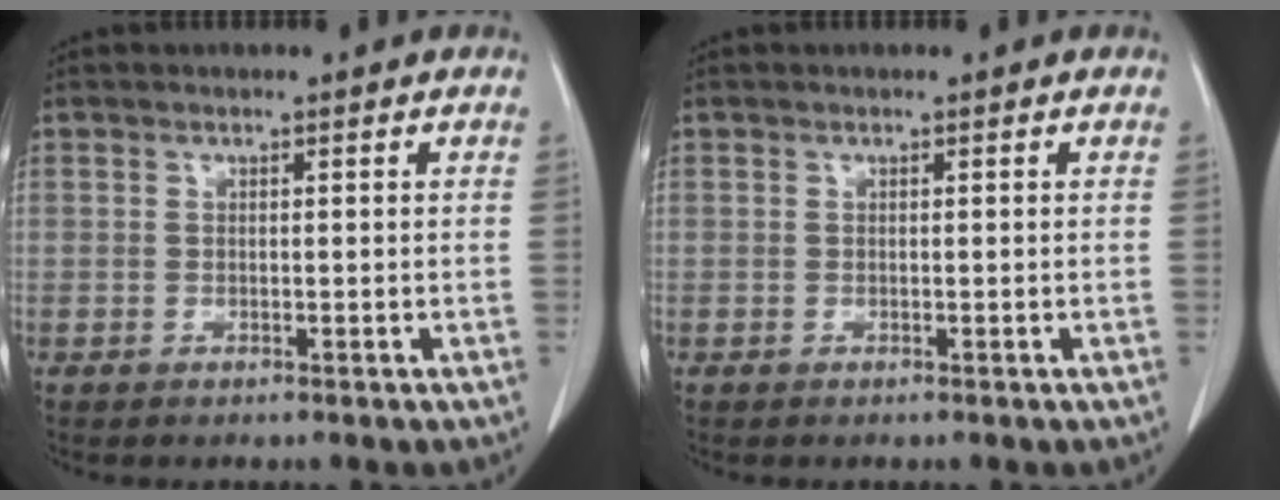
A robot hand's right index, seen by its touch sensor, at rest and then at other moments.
{"total": 0.0}